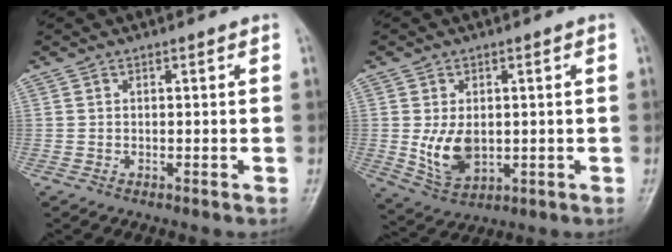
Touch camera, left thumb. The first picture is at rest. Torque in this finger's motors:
{"motor_torque": [1.23, 1.32, 0.89, -0.14, 0.11]}